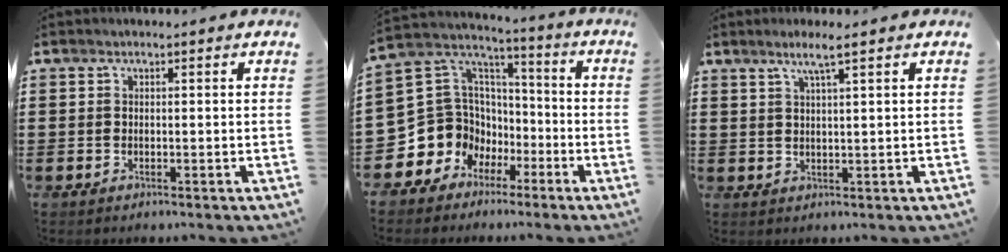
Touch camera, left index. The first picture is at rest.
{"total": 9.5, "force": [-3.1, 9.0, 0.5], "torque": [-0.071, -0.024, -0.048]}
{"total": 3.2, "force": [1.9, -0.2, 2.6], "torque": [-0.056, 0.001, 0.032]}